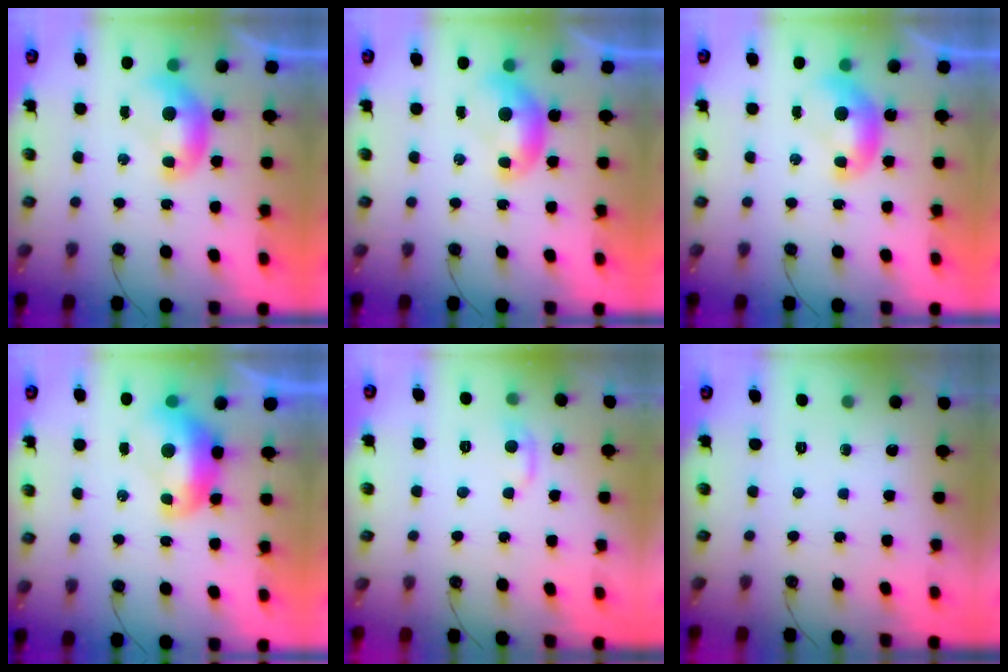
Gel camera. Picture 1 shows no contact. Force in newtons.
{"total": 0.0}
{"total": 0.0}
{"total": 2.8, "press": 2.7, "slide": 0.9}
{"total": 1.0, "press": 0.6, "slide": 0.9}
{"total": 0.0}